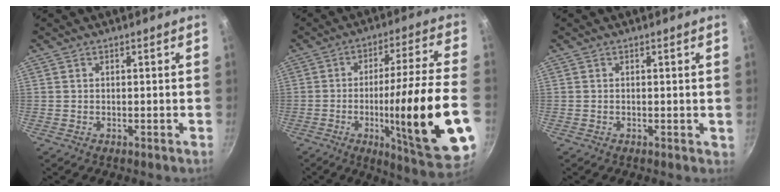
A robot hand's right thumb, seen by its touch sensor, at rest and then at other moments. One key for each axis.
{"total": 25.0, "fx": -6.3, "fy": 3.8, "fz": 23.9, "tx": -0.341, "ty": 0.014, "tz": -0.083}
{"total": 0.8, "fx": 0.2, "fy": 0.5, "fz": 0.6, "tx": -0.002, "ty": 0.000, "tz": 0.003}